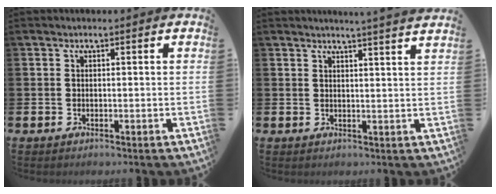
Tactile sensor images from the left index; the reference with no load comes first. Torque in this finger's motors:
{"motor_torque": [-1.00, -1.14, -1.05, 0.02]}